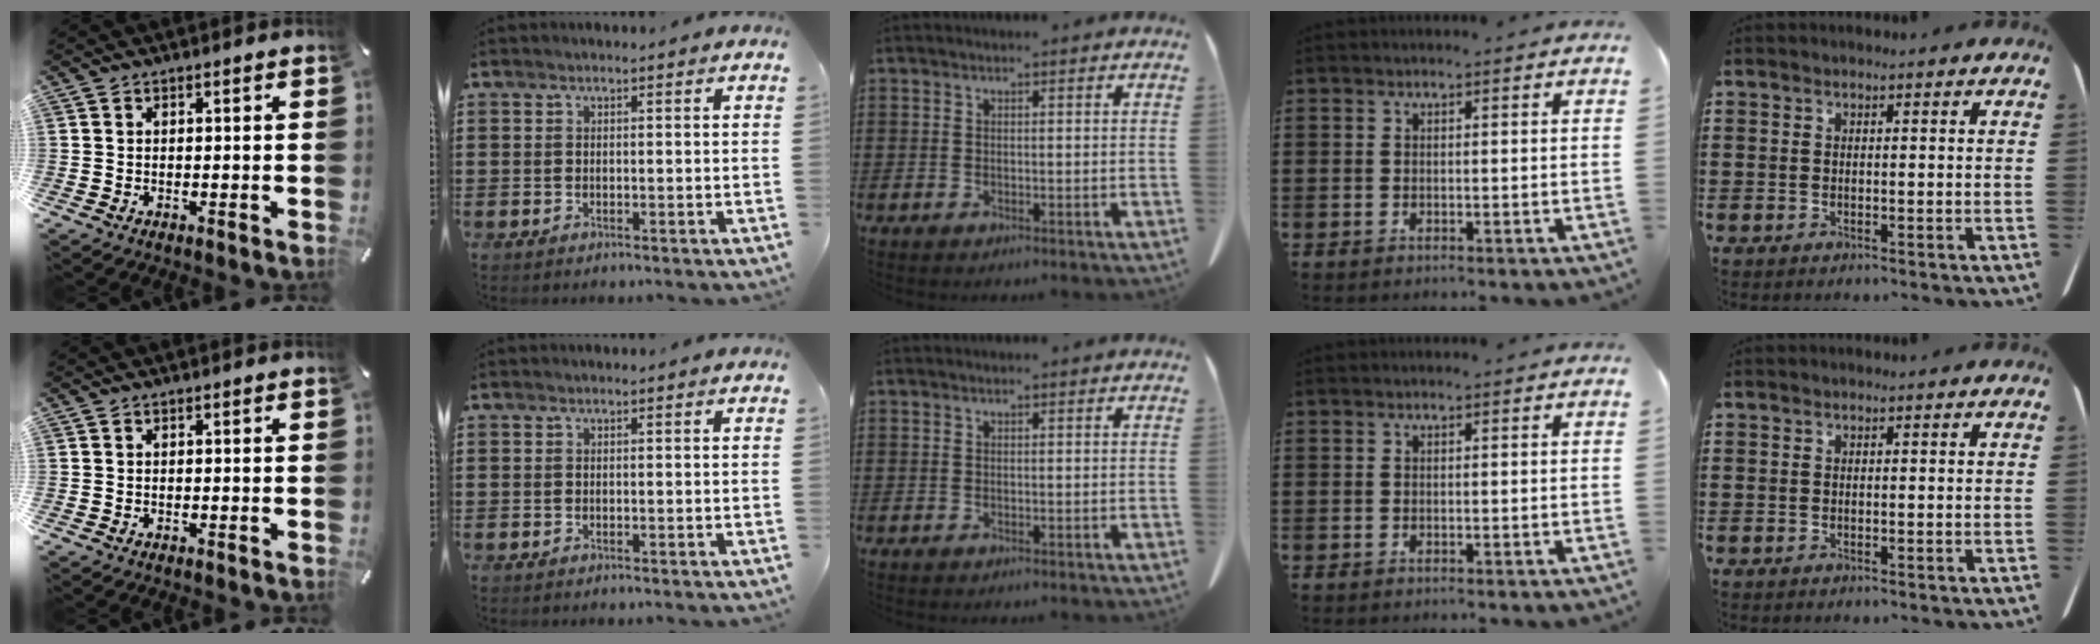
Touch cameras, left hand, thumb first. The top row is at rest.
{}